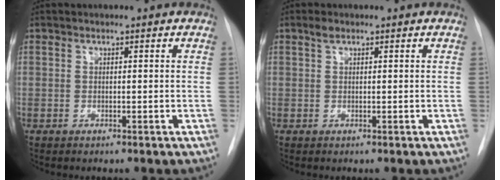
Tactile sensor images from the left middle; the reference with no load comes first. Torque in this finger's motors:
{"motor_torque": [0.27, -0.10, -0.13, -0.04]}